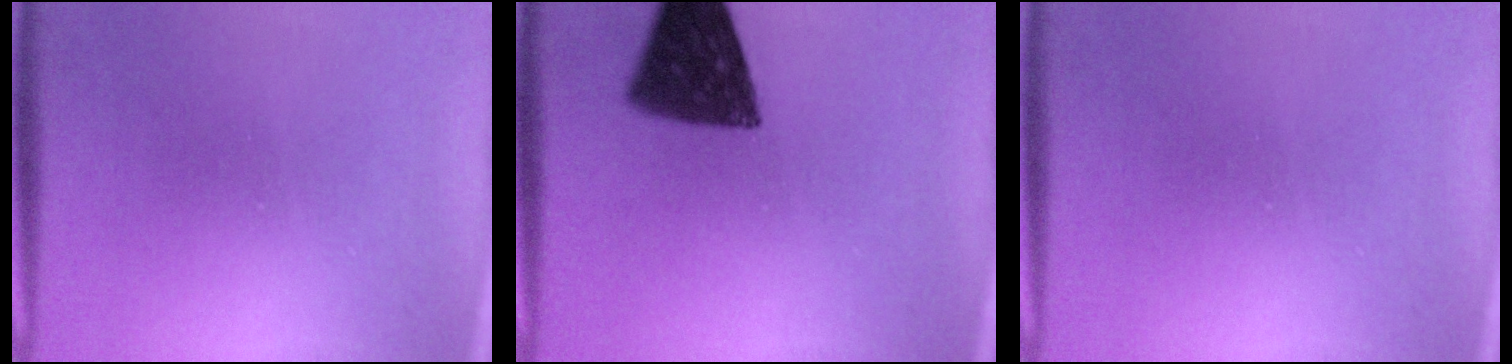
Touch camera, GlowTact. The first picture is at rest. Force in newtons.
{"total": 11.3}
{"total": 0.0}